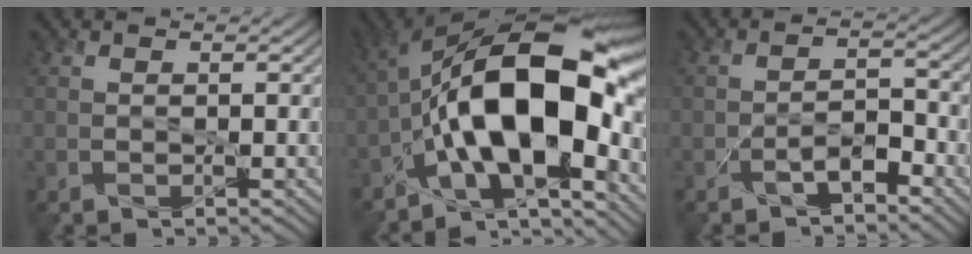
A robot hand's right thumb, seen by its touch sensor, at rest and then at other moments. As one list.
[{"total": 17.5, "force": [-4.4, 6.7, 15.5], "torque": [-0.255, 0.016, -0.082]}, {"total": 2.9, "force": [-2.4, 0.6, 1.4], "torque": [-0.017, 0.012, -0.042]}]